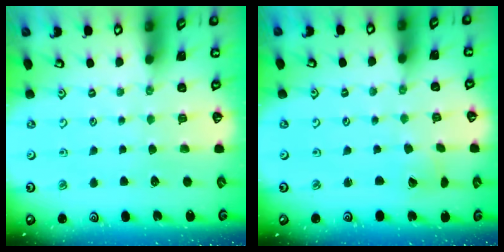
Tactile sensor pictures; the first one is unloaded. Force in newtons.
{"total": 1.9, "press": 1.8, "slide": 0.3}